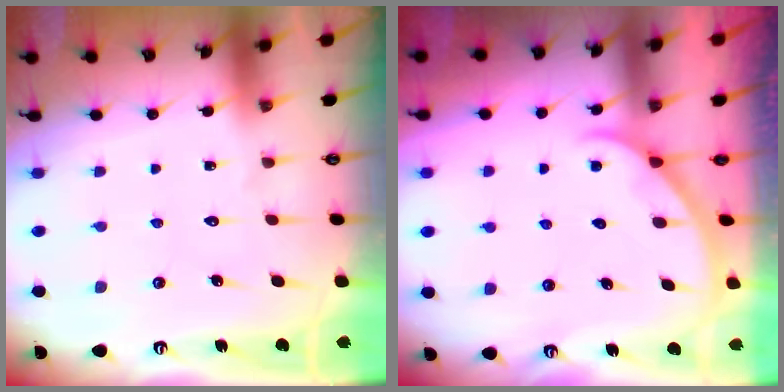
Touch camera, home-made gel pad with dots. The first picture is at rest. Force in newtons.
{"total": 1.9, "press": 1.9, "slide": 0.2}